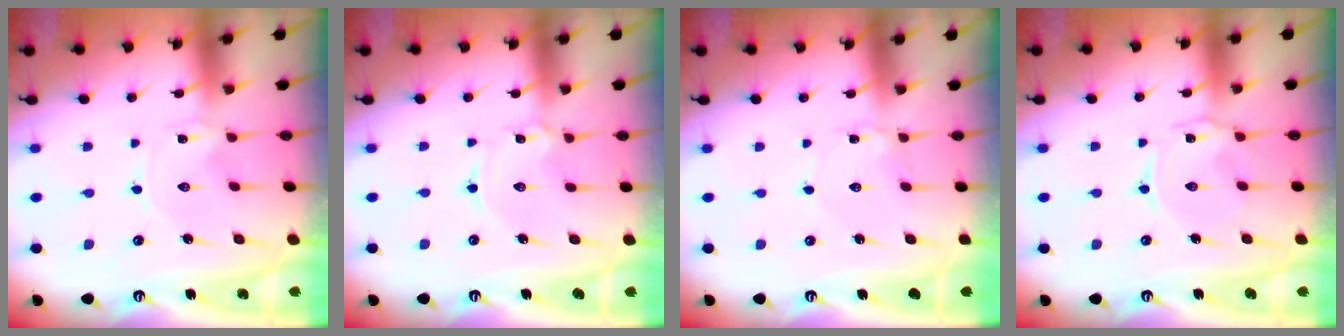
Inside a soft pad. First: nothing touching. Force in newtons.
{"total": 1.6, "press": 1.6, "slide": 0.2}
{"total": 1.9, "press": 1.9, "slide": 0.2}
{"total": 1.1, "press": 1.0, "slide": 0.3}